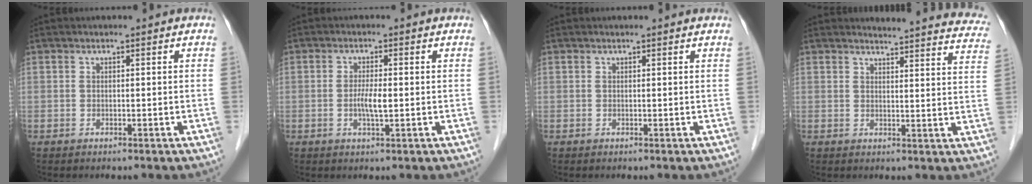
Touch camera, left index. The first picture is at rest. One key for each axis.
{"total": 2.9, "fx": -0.4, "fy": 0.4, "fz": 2.9, "tx": -0.058, "ty": -0.003, "tz": -0.007}
{"total": 1.1, "fx": 1.0, "fy": 0.1, "fz": 0.2, "tx": -0.012, "ty": 0.006, "tz": 0.010}
{"total": 19.2, "fx": 18.5, "fy": 2.4, "fz": 4.5, "tx": -0.040, "ty": -0.070, "tz": 0.189}